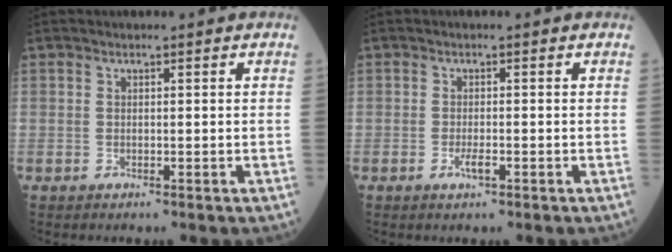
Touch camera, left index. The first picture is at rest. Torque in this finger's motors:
{"motor_torque": [0.57, 0.33, 0.11, 0.04]}